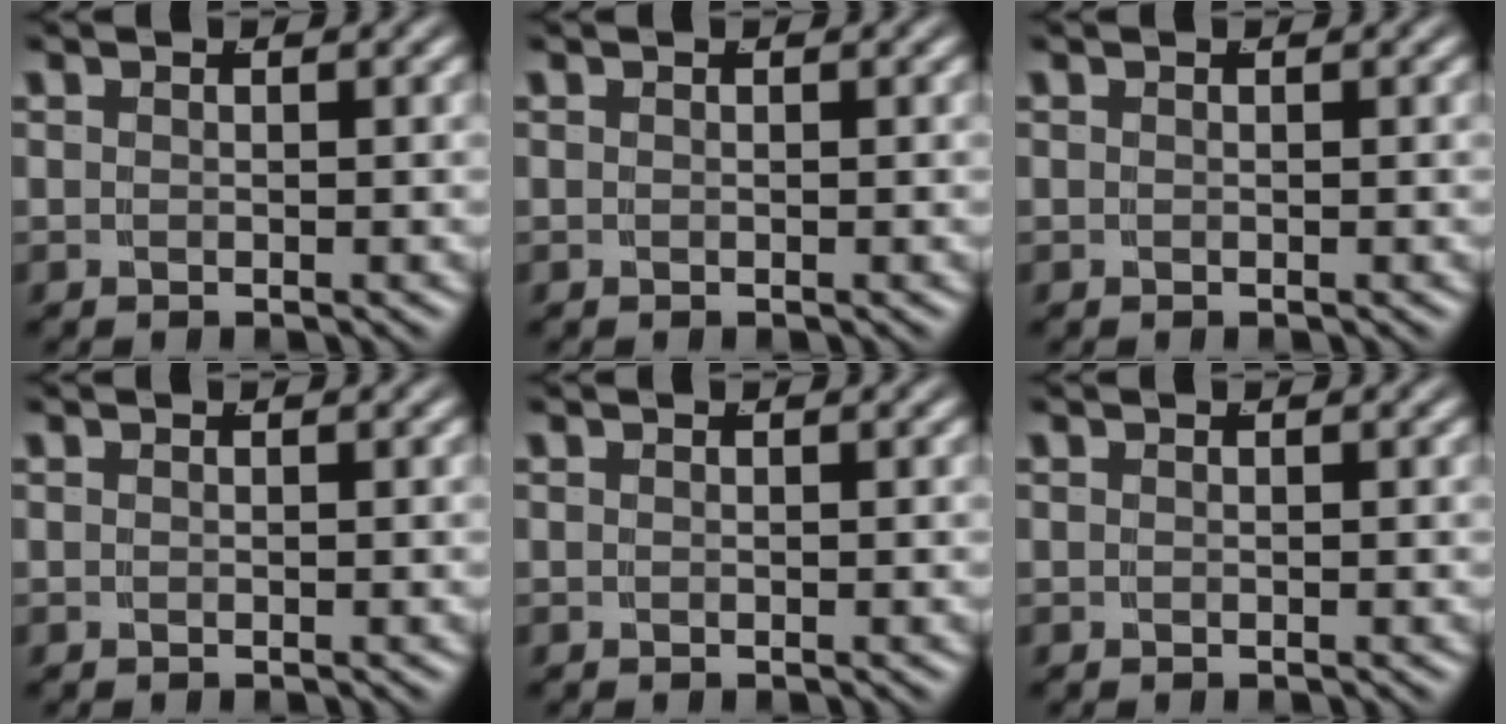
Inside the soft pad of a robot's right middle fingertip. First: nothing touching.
{"total": 0.0}
{"total": 0.0}
{"total": 0.0}
{"total": 0.0}
{"total": 0.0}